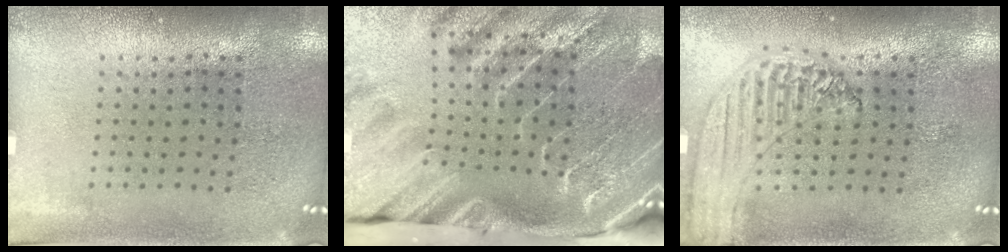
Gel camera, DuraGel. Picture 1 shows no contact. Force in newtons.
{"total": 4.7, "press": 3.5, "slide": 3.2}
{"total": 1.3, "press": 1.3, "slide": 0.1}